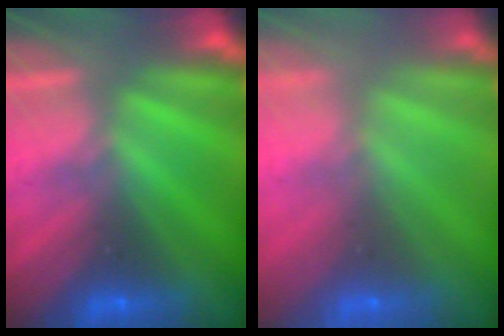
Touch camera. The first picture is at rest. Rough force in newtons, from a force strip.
{"total": 7.3}